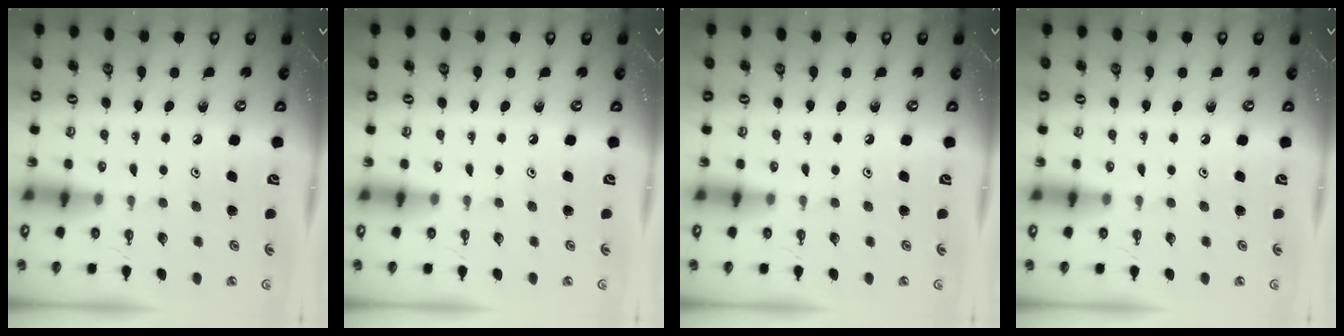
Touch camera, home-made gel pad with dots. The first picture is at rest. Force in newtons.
{"total": 0.0}
{"total": 0.0}
{"total": 0.0}